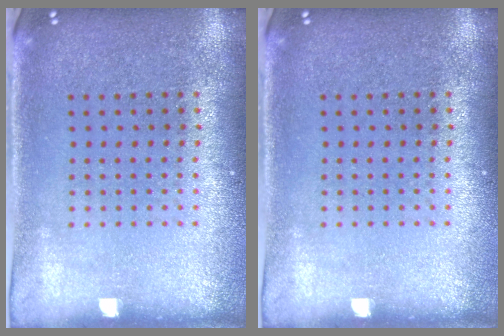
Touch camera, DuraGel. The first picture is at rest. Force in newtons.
{"total": 0.0}